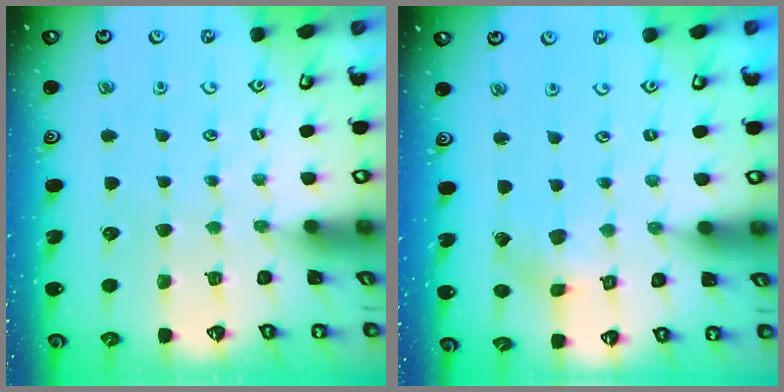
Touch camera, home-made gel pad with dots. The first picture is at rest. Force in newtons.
{"total": 2.3, "press": 2.3, "slide": 0.4}